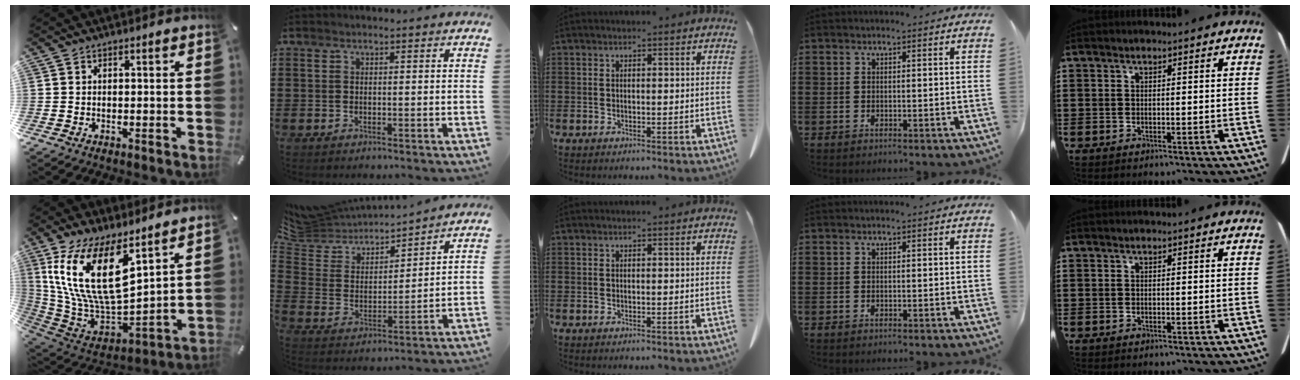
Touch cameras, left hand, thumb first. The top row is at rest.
{"thumb": {"total": 21.1, "force": [10.2, 9.4, 15.9], "torque": [-0.351, -0.068, 0.179]}, "index": {"total": 5.0, "force": [4.7, 1.5, -0.1], "torque": [-0.043, -0.044, 0.074]}}